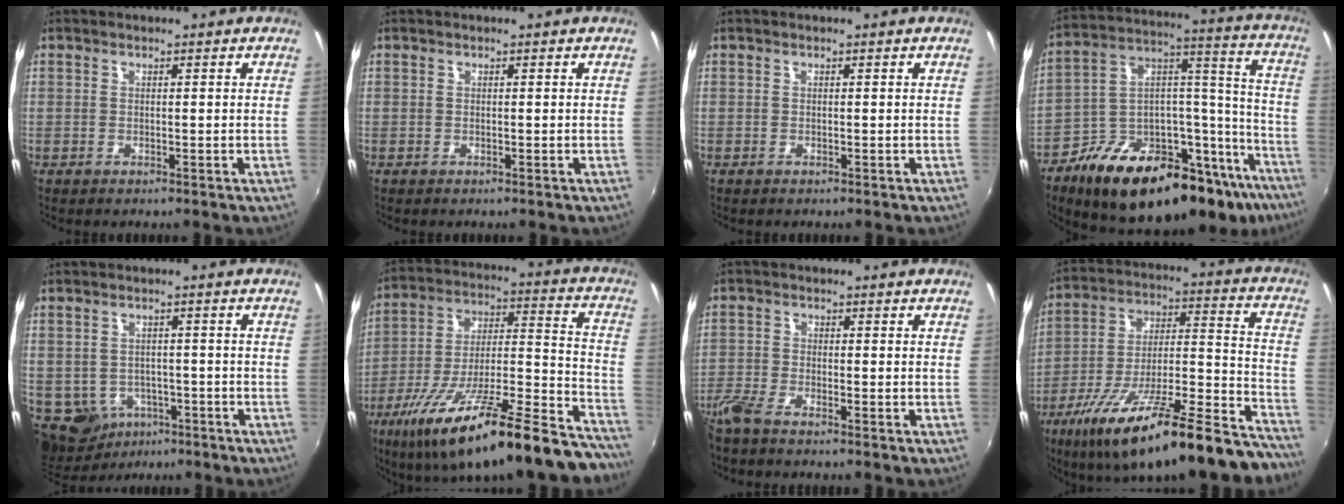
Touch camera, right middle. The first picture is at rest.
{"total": 0.0}
{"total": 0.0}
{"total": 32.5, "force": [-21.8, 13.1, 20.3], "torque": [-0.279, 0.031, -0.315]}
{"total": 9.1, "force": [-3.9, 7.6, 3.3], "torque": [-0.095, -0.009, -0.040]}
{"total": 29.6, "force": [-22.1, 6.0, 18.8], "torque": [-0.275, -0.031, -0.333]}
{"total": 4.1, "force": [-3.6, 0.5, 2.0], "torque": [-0.058, -0.012, -0.077]}
{"total": 28.1, "force": [-21.2, 5.3, 17.7], "torque": [-0.258, -0.027, -0.322]}